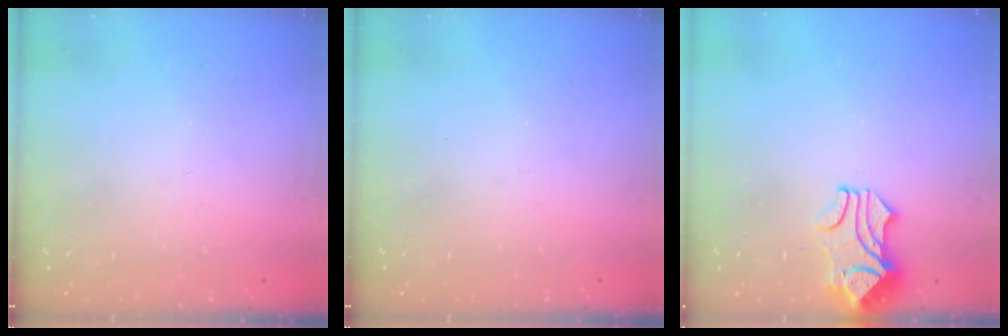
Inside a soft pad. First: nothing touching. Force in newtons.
{"total": 0.0}
{"total": 1.9, "press": 1.4, "slide": 1.2}